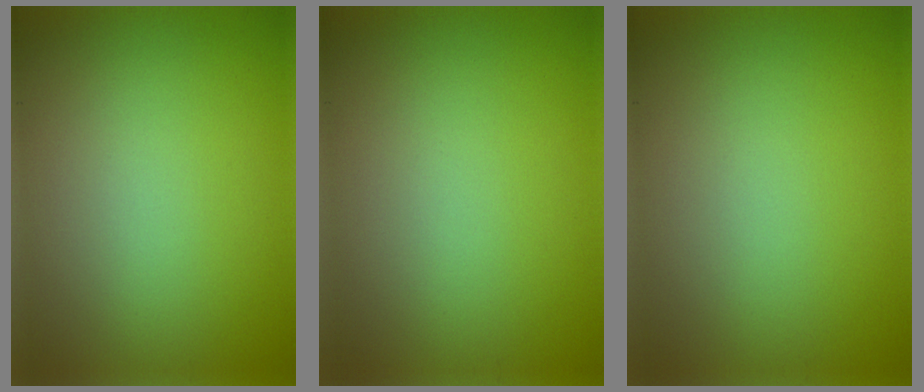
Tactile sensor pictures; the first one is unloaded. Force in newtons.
{"total": 0.0}
{"total": 0.0}